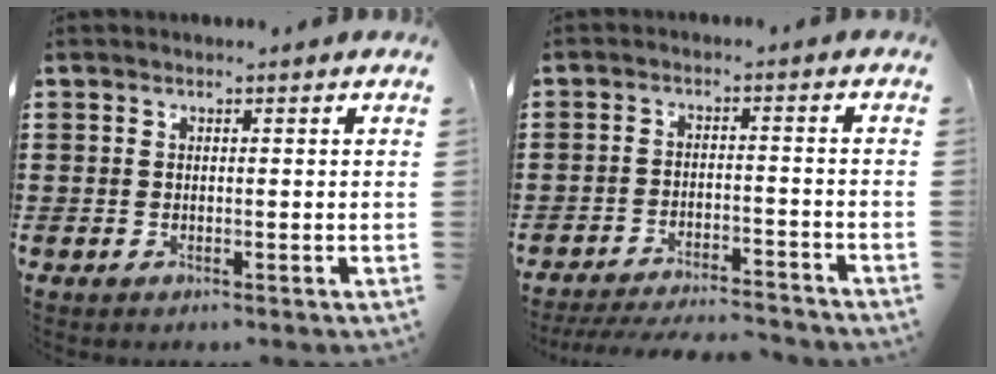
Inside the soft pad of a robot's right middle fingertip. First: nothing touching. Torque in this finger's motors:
{"motor_torque": [1.43, -0.19, 0.42, 0.14]}